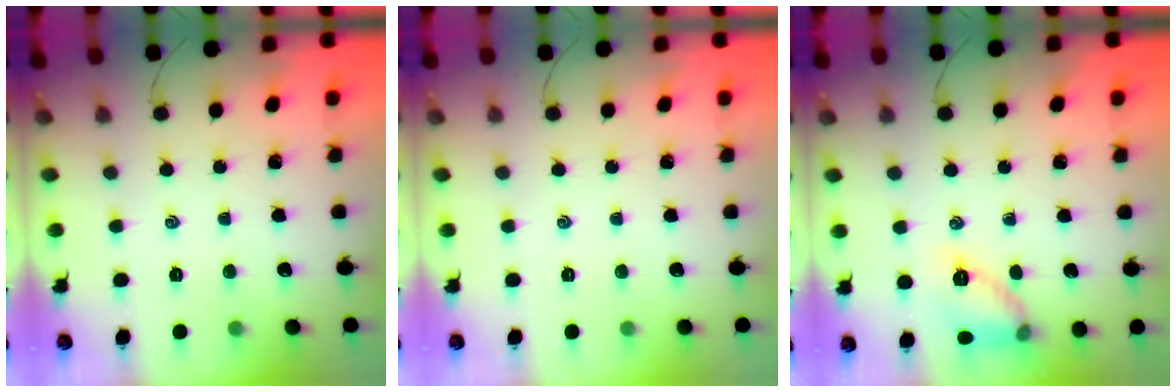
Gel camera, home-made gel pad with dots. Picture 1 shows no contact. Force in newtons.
{"total": 0.0}
{"total": 11.1, "press": 11.0, "slide": 0.7}